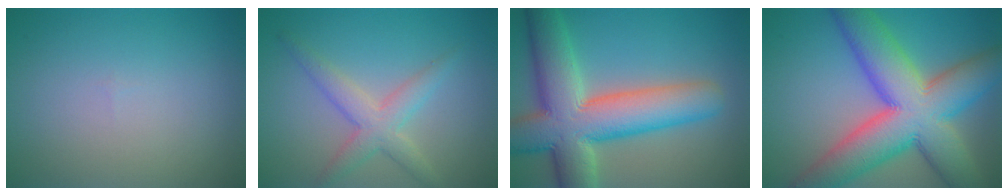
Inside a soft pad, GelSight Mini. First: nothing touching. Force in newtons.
{"total": 3.5, "press": 3.5, "slide": 0.1}
{"total": 11.8, "press": 11.8, "slide": 0.6}
{"total": 13.6, "press": 13.6, "slide": 0.6}